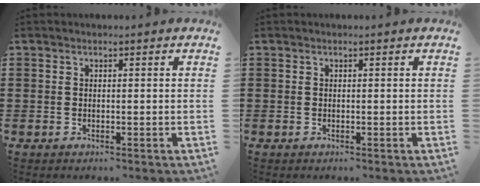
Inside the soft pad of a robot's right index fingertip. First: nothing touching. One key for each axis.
{"total": 0.0}